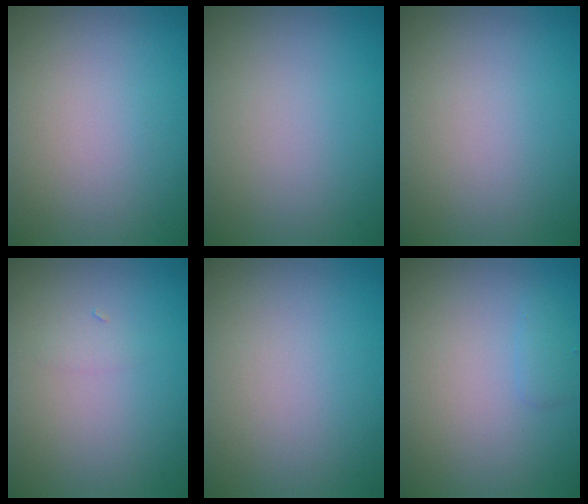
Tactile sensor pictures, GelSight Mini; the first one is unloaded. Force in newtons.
{"total": 0.0}
{"total": 0.0}
{"total": 0.6, "press": 0.6, "slide": 0.0}
{"total": 0.0}
{"total": 0.9, "press": 0.9, "slide": 0.0}